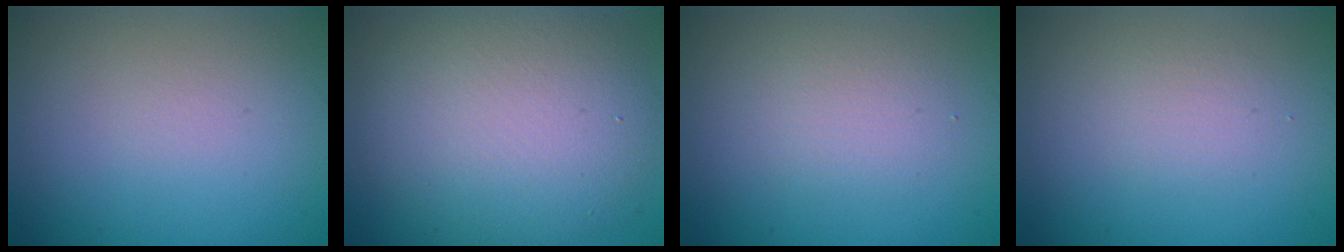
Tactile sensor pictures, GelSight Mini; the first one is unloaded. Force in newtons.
{"total": 9.5, "press": 9.4, "slide": 0.6}
{"total": 2.1, "press": 2.0, "slide": 0.1}
{"total": 1.4, "press": 1.4, "slide": 0.0}